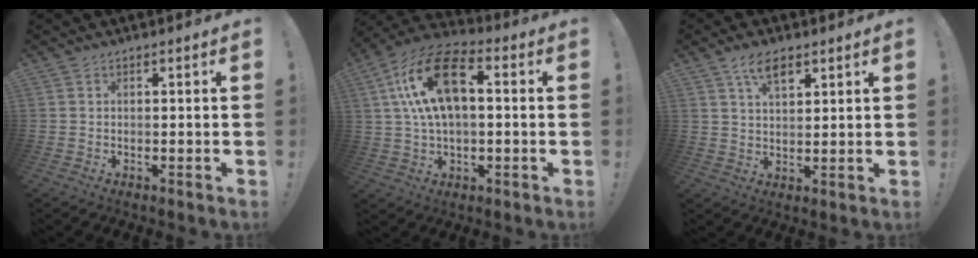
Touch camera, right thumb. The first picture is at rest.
{"total": 17.7, "force": [3.9, 10.1, 14.0], "torque": [-0.260, 0.013, 0.066]}
{"total": 7.3, "force": [4.4, 3.5, 4.7], "torque": [-0.075, -0.016, 0.078]}